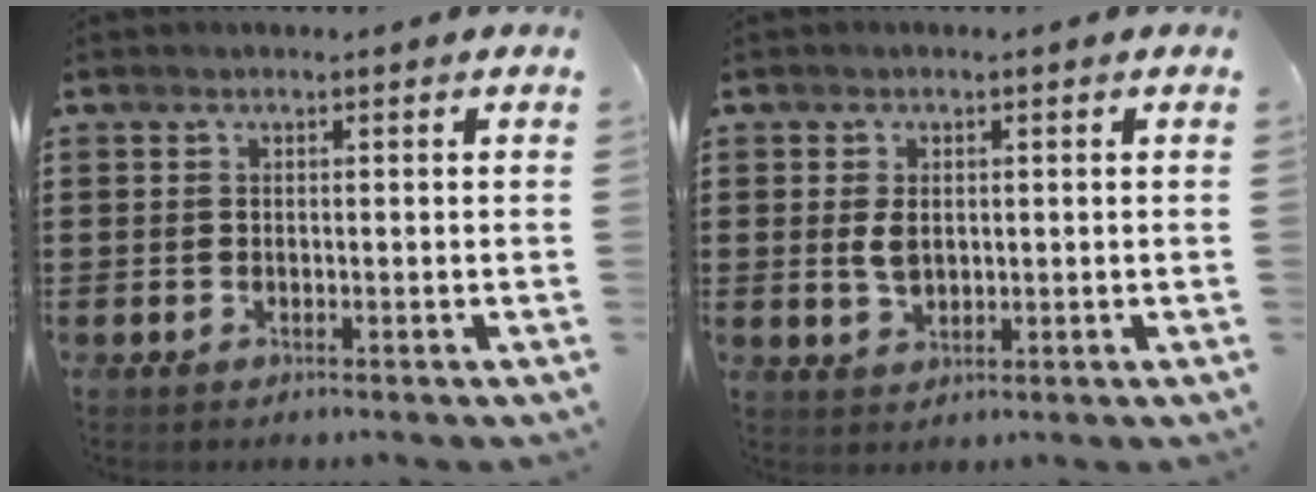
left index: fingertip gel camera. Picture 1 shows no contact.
{"total": 3.1, "force": [0.4, 1.9, 2.5], "torque": [-0.060, 0.003, 0.004]}